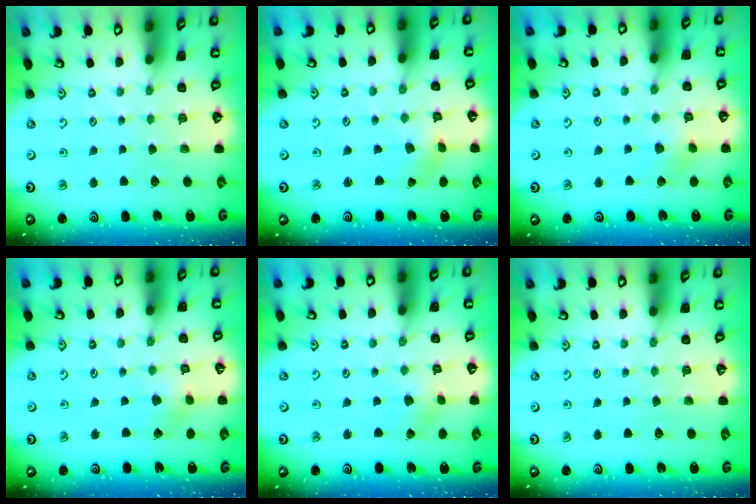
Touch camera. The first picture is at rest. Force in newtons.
{"total": 1.1, "press": 1.0, "slide": 0.1}
{"total": 3.3, "press": 3.3, "slide": 0.6}
{"total": 2.1, "press": 2.1, "slide": 0.2}
{"total": 2.0, "press": 2.0, "slide": 0.3}
{"total": 0.0}